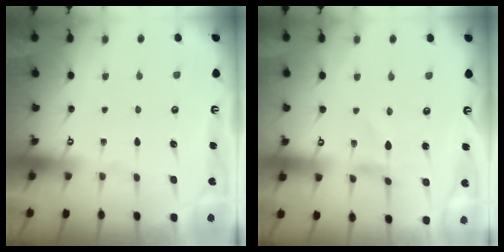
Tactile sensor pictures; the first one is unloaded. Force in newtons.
{"total": 0.6, "press": 0.6, "slide": 0.2}